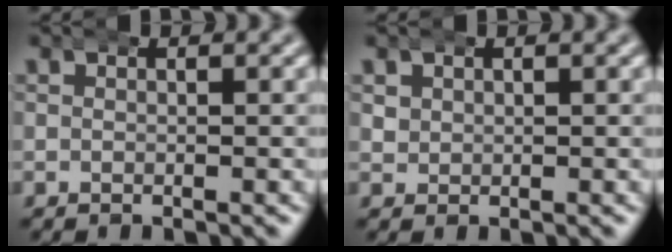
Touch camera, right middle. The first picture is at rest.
{"total": 1.3, "force": [0.5, 1.1, 0.3], "torque": [-0.013, -0.009, 0.021]}